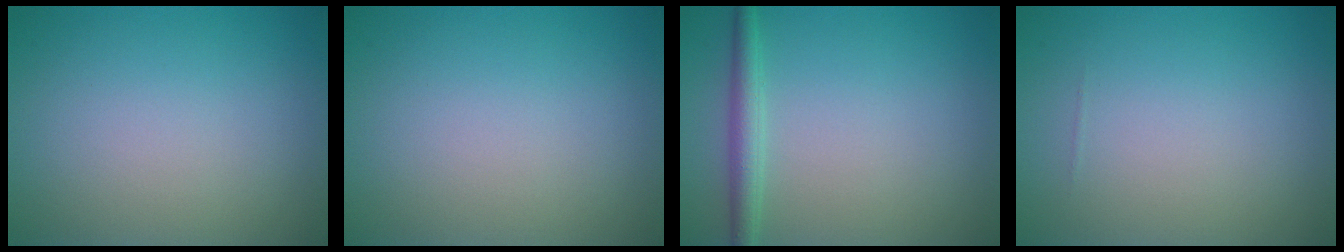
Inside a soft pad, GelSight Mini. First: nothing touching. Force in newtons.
{"total": 0.0}
{"total": 2.2, "press": 2.2, "slide": 0.0}
{"total": 0.0}